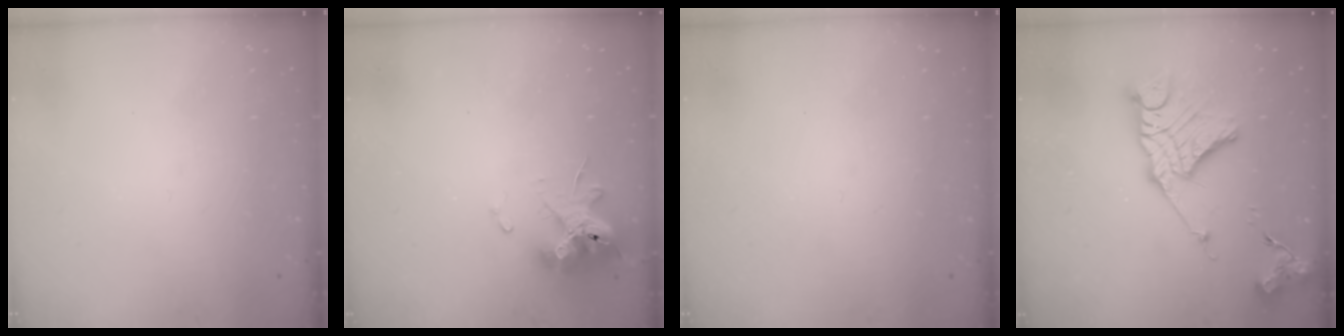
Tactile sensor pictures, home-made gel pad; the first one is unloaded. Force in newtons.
{"total": 12.4, "press": 12.4, "slide": 1.2}
{"total": 0.0}
{"total": 15.1, "press": 15.1, "slide": 1.2}